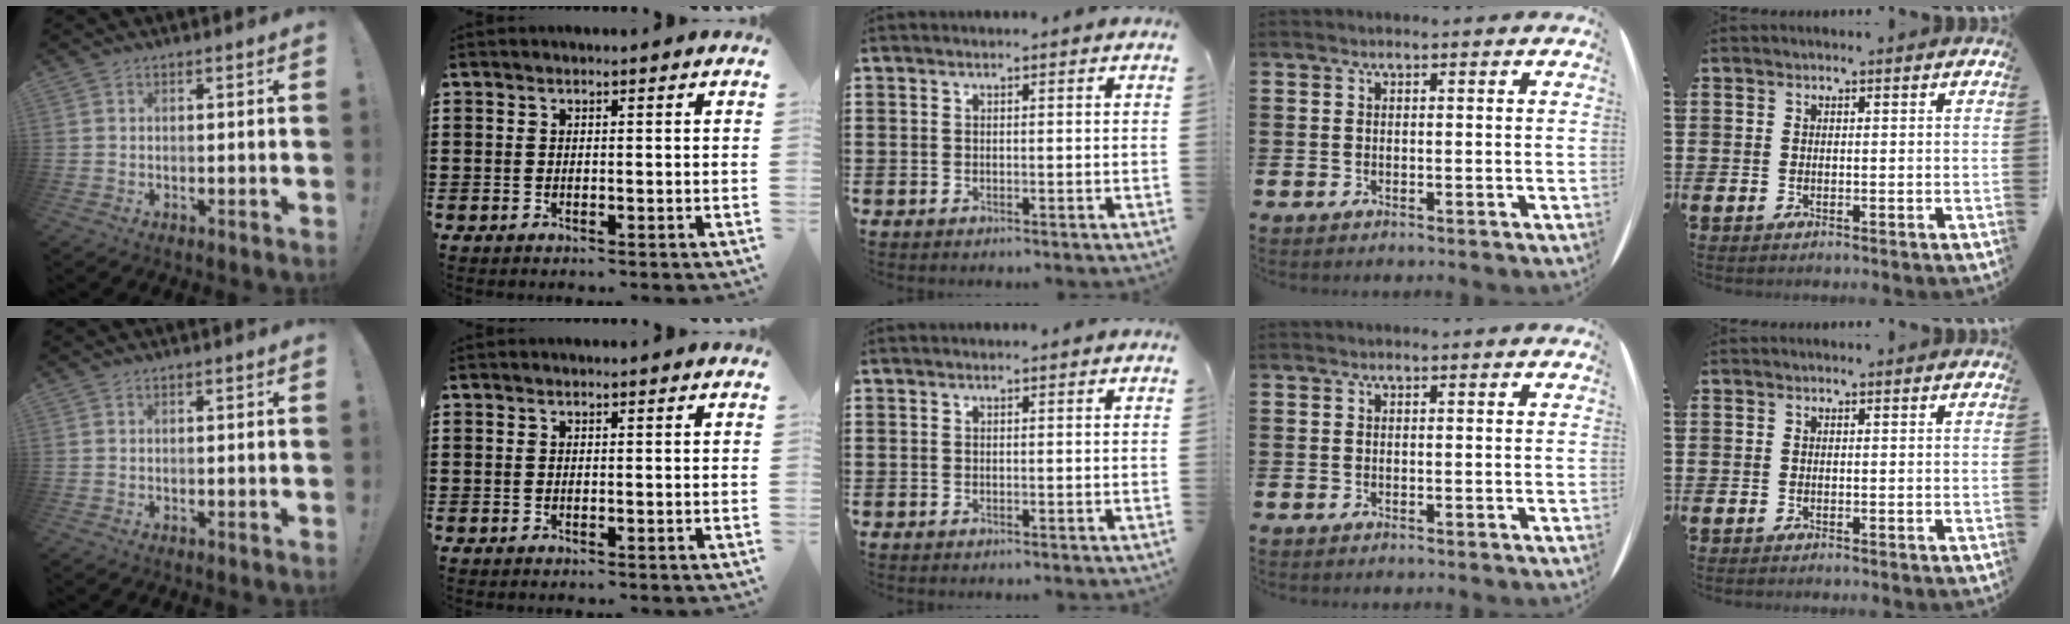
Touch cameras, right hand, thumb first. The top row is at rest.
{}